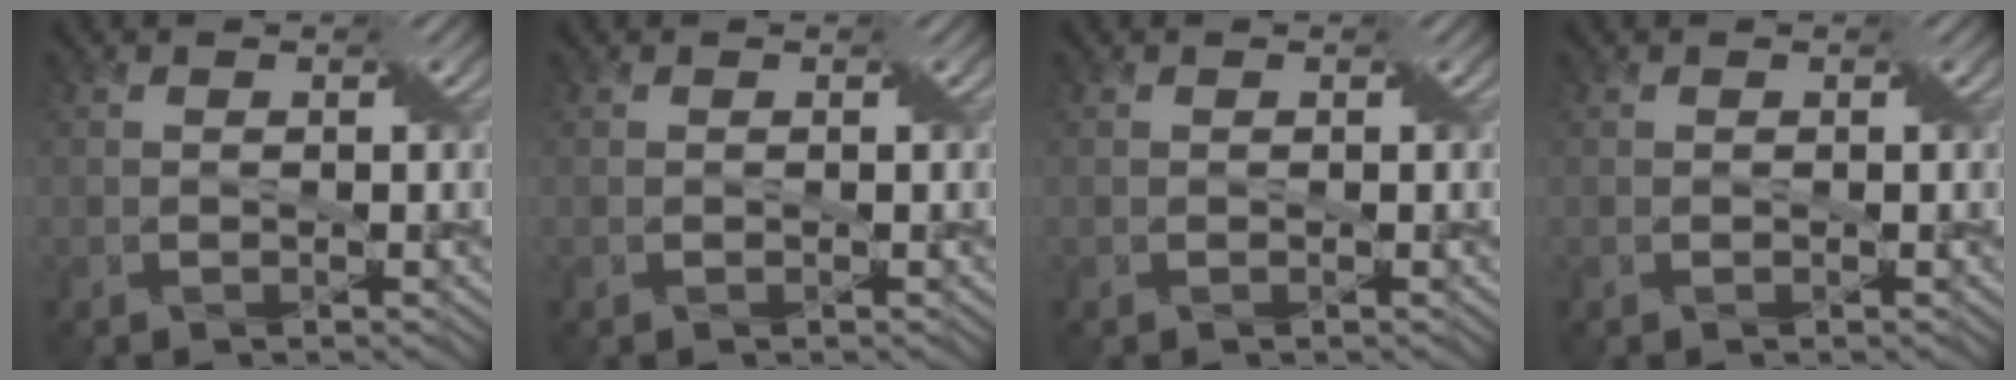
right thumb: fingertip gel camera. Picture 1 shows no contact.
{"total": 0.0}
{"total": 0.0}
{"total": 0.0}